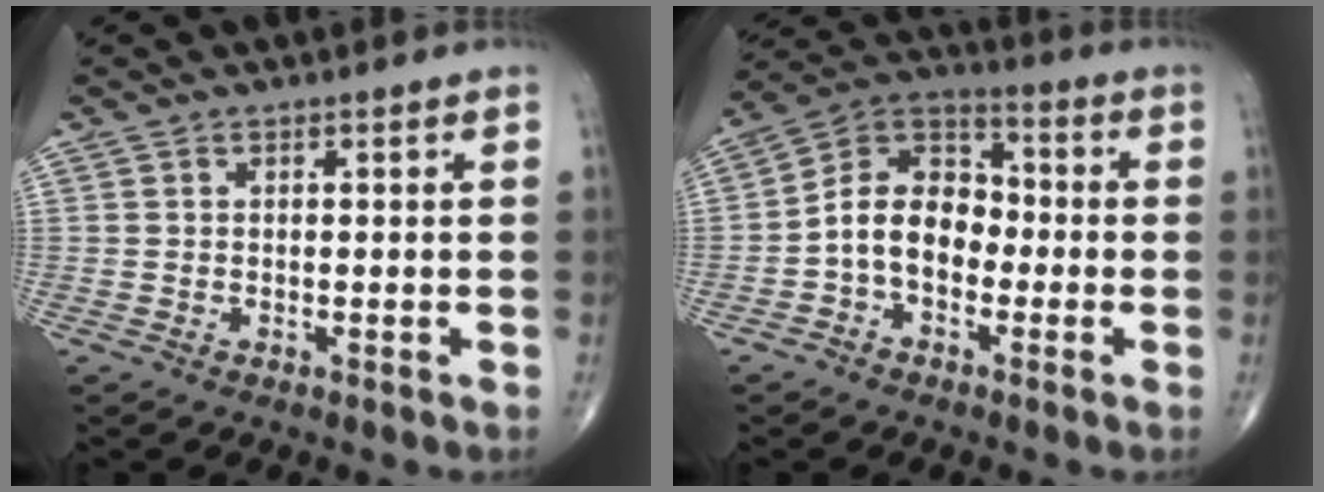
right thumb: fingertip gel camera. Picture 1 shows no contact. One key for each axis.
{"total": 11.3, "fx": -2.4, "fy": 8.0, "fz": 7.6, "tx": -0.110, "ty": 0.042, "tz": -0.058}